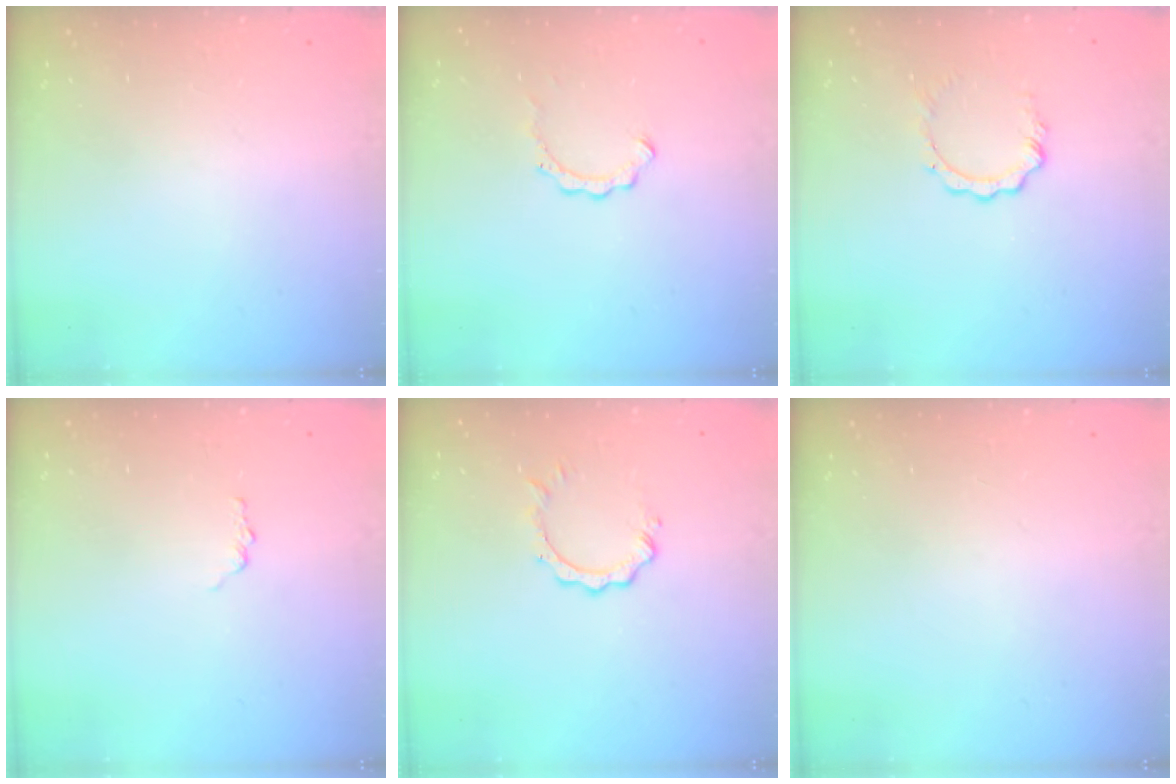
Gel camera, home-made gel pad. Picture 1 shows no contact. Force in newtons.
{"total": 2.7, "press": 2.6, "slide": 0.3}
{"total": 3.8, "press": 3.8, "slide": 0.5}
{"total": 1.2, "press": 1.2, "slide": 0.2}
{"total": 2.8, "press": 2.8, "slide": 0.4}
{"total": 0.0}